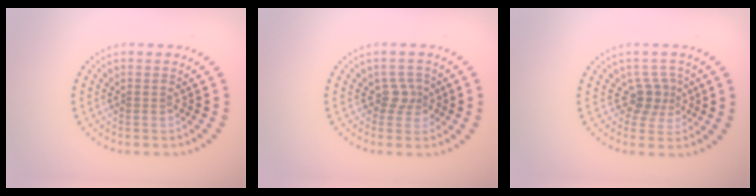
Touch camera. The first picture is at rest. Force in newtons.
{"total": 1.9, "press": 1.4, "slide": 1.3}
{"total": 2.5, "press": 1.7, "slide": 1.8}